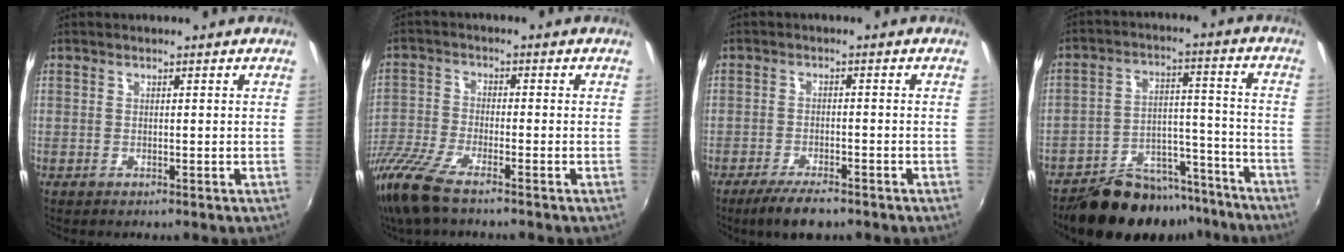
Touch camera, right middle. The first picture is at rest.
{"total": 11.4, "force": [-8.6, 2.2, 7.1], "torque": [-0.169, -0.031, -0.177]}
{"total": 6.1, "force": [-4.6, 1.5, 3.6], "torque": [-0.085, -0.012, -0.082]}
{"total": 16.8, "force": [-14.0, 7.1, 6.1], "torque": [-0.113, 0.032, -0.188]}